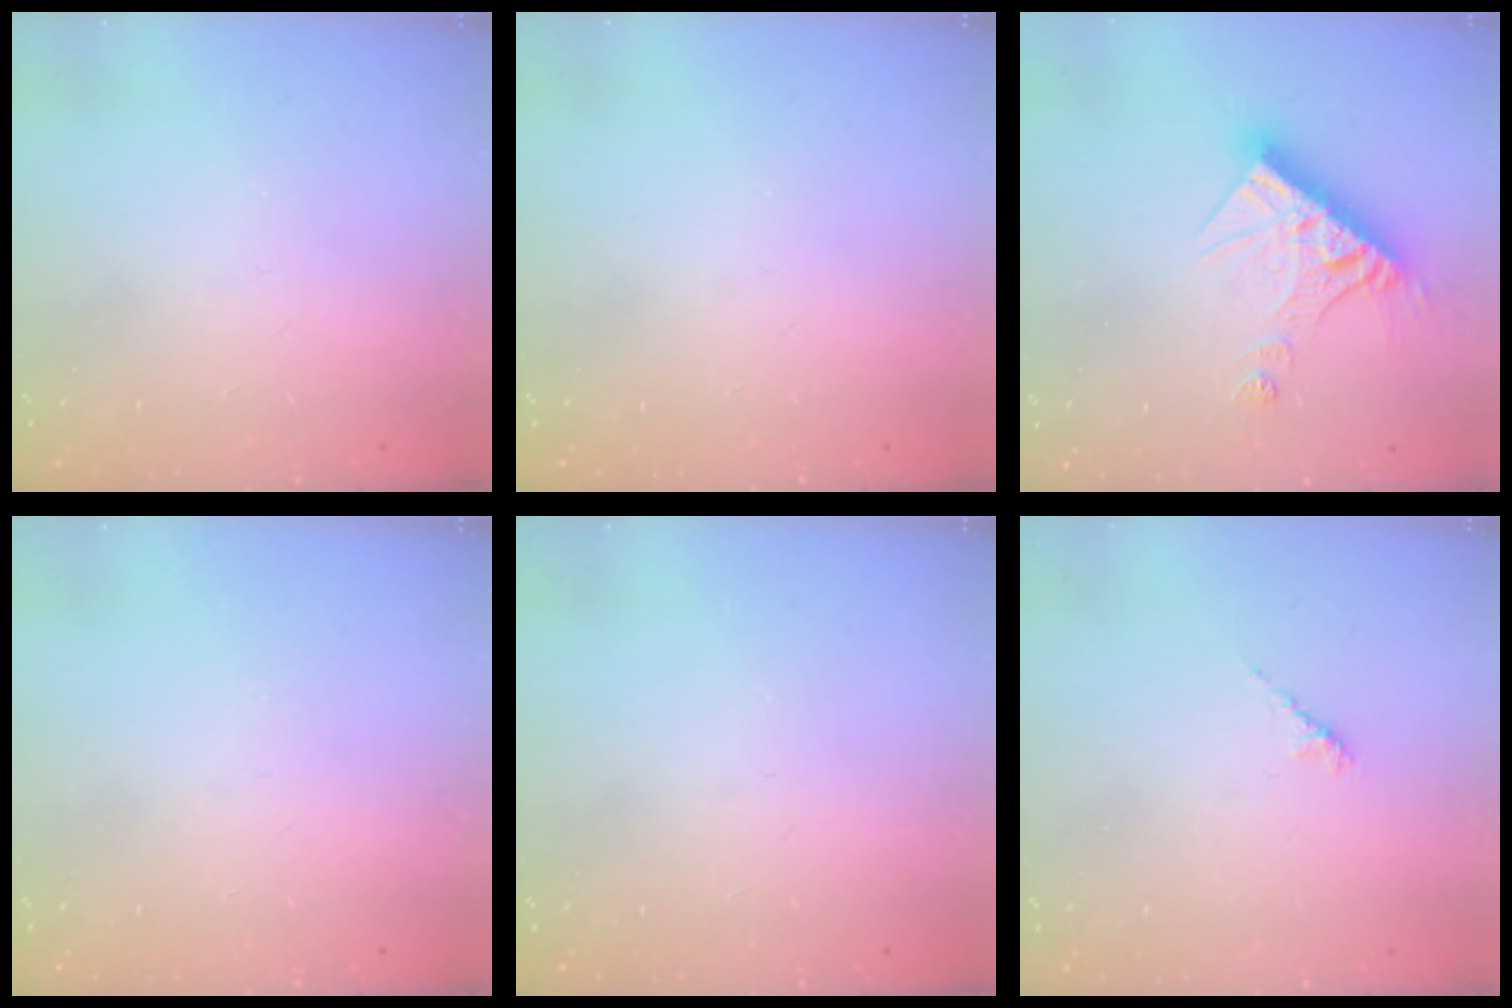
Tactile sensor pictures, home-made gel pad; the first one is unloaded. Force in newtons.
{"total": 0.0}
{"total": 13.2, "press": 13.1, "slide": 1.2}
{"total": 0.0}
{"total": 0.0}
{"total": 2.6, "press": 2.4, "slide": 0.7}